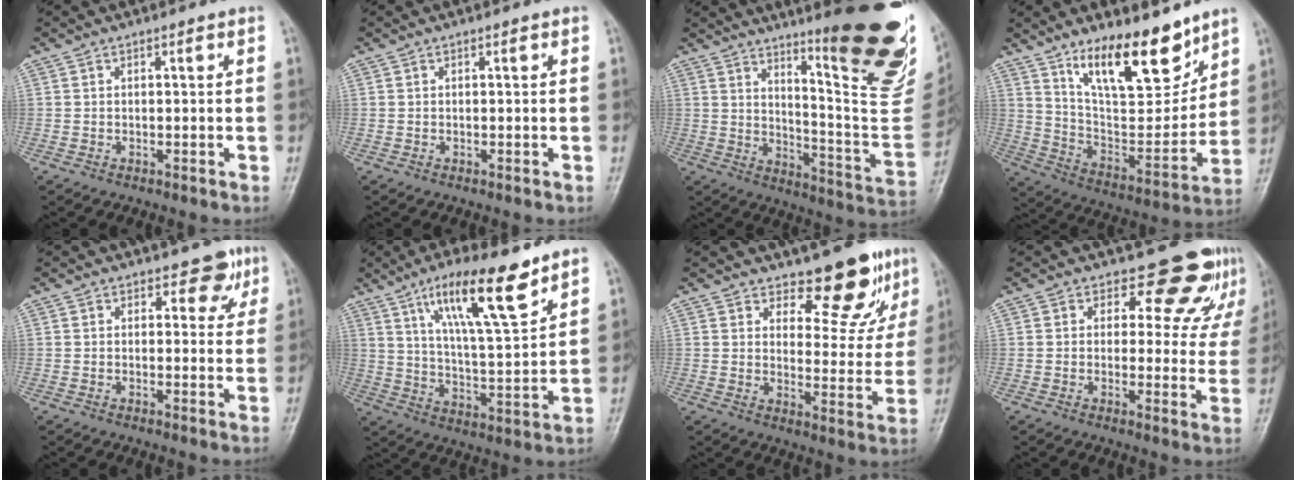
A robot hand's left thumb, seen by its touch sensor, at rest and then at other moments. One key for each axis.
{"total": 0.0}
{"total": 26.4, "fx": 14.9, "fy": 4.7, "fz": 21.3, "tx": -0.241, "ty": -0.095, "tz": 0.215}
{"total": 18.1, "fx": 12.3, "fy": 6.6, "fz": 11.5, "tx": -0.136, "ty": -0.085, "tz": 0.221}
{"total": 4.2, "fx": 2.6, "fy": 2.9, "fz": 1.6, "tx": 0.014, "ty": -0.011, "tz": 0.028}
{"total": 15.6, "fx": 9.8, "fy": 3.2, "fz": 11.8, "tx": -0.187, "ty": -0.048, "tz": 0.176}
{"total": 10.1, "fx": 8.4, "fy": 4.0, "fz": 4.0, "tx": -0.014, "ty": -0.075, "tz": 0.112}
{"total": 10.8, "fx": 8.9, "fy": 5.4, "fz": 2.7, "tx": 0.020, "ty": -0.054, "tz": 0.084}